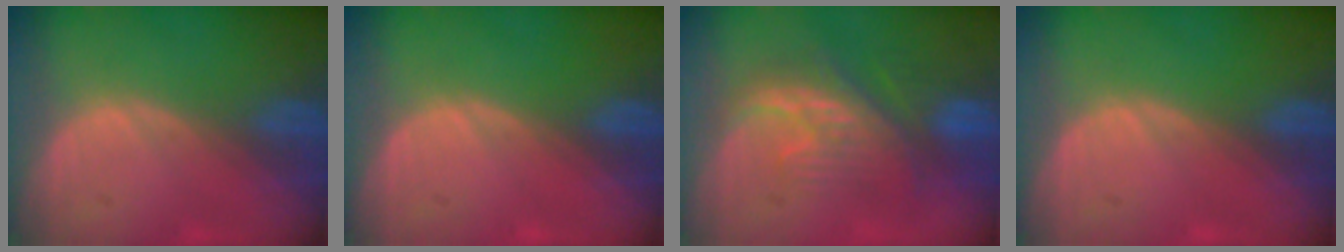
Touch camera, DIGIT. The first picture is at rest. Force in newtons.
{"total": 0.0}
{"total": 8.7, "press": 8.3, "slide": 2.6}
{"total": 0.0}